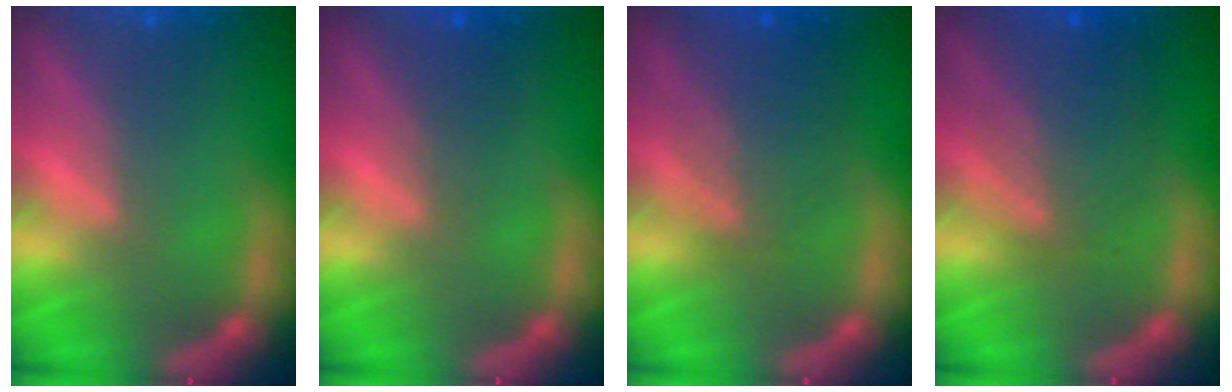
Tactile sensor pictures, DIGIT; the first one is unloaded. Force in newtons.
{"total": 2.0}
{"total": 5.1}
{"total": 5.6}